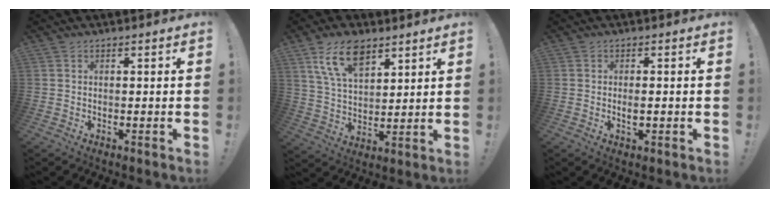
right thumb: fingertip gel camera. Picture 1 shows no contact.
{"total": 13.3, "force": [8.2, 7.0, 7.9], "torque": [-0.145, -0.025, 0.154]}
{"total": 1.9, "force": [-0.4, 0.7, 1.7], "torque": [-0.018, -0.004, -0.009]}